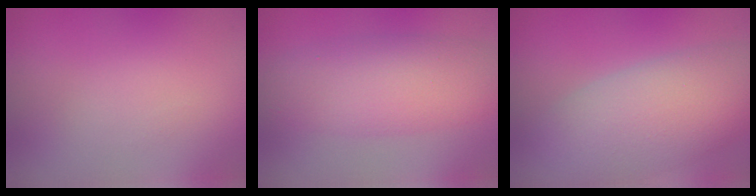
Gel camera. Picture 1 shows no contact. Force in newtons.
{"total": 5.5, "press": 5.5, "slide": 0.2}
{"total": 8.3, "press": 8.2, "slide": 0.7}